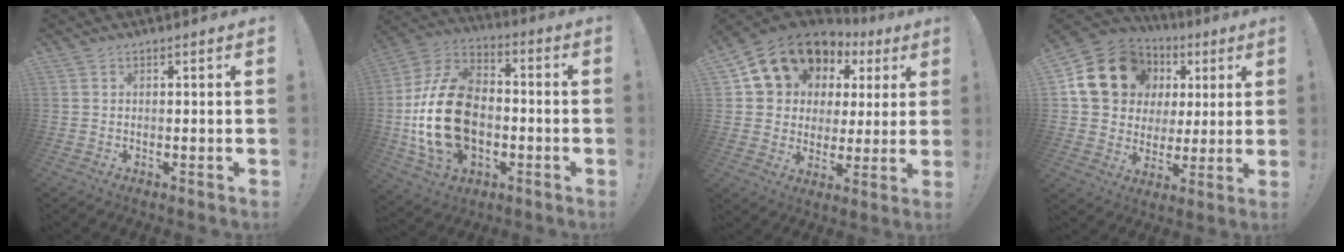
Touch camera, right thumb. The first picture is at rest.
{"total": 23.9, "force": [-3.2, 16.4, 17.1], "torque": [-0.327, 0.037, -0.038]}
{"total": 13.5, "force": [8.5, 9.7, 4.2], "torque": [-0.079, -0.056, 0.172]}
{"total": 19.2, "force": [6.9, 15.5, 9.1], "torque": [-0.151, -0.019, 0.152]}